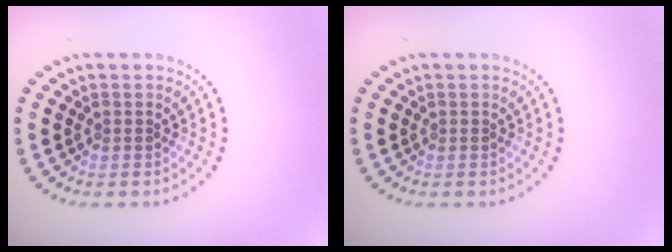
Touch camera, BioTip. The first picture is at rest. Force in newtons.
{"total": 0.0}